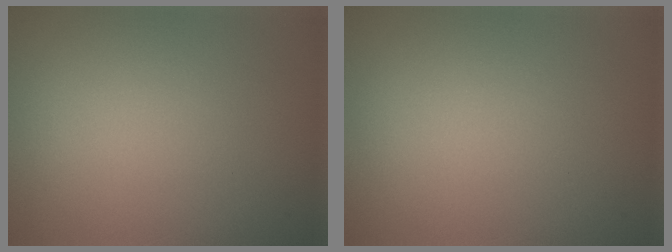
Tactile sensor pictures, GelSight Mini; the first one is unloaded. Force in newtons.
{"total": 0.0}